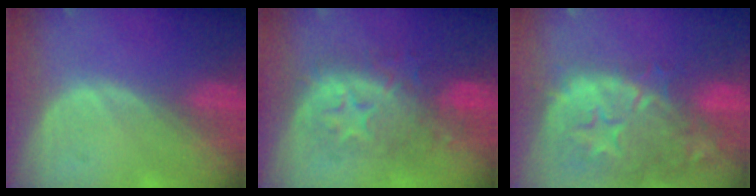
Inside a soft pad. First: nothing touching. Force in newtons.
{"total": 8.3, "press": 8.3, "slide": 0.8}
{"total": 15.0, "press": 12.0, "slide": 9.1}